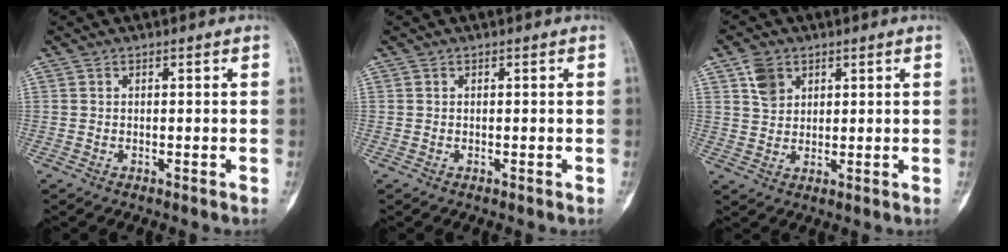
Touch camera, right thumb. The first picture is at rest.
{"total": 0.0}
{"total": 4.7, "force": [2.4, 3.5, 2.1], "torque": [-0.022, -0.009, 0.048]}